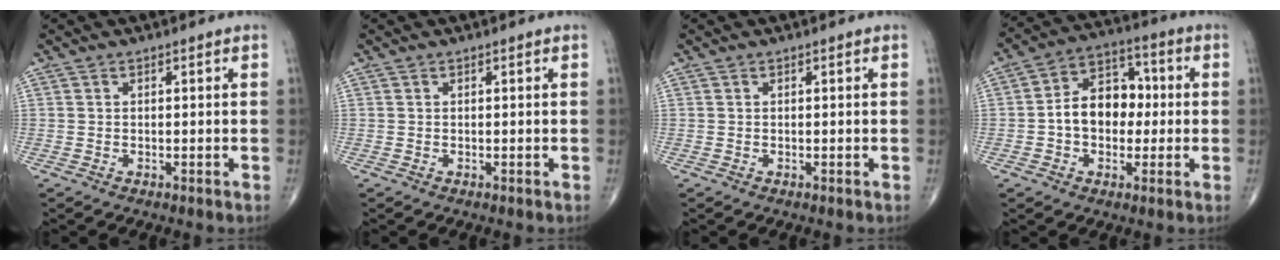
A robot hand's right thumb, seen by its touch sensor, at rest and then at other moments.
{"total": 0.0}
{"total": 0.0}
{"total": 11.4, "force": [-0.5, 8.4, 7.8], "torque": [-0.094, 0.035, -0.019]}